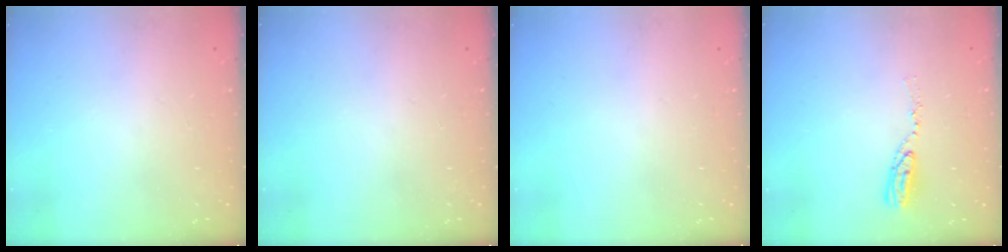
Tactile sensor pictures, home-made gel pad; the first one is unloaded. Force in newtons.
{"total": 0.0}
{"total": 0.0}
{"total": 5.9, "press": 5.9, "slide": 0.5}